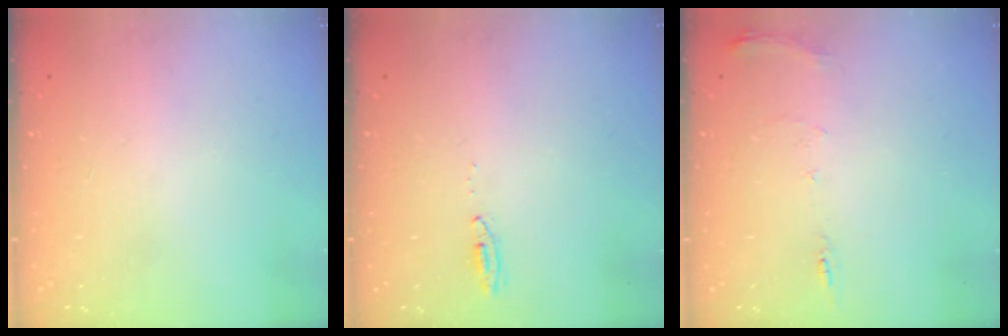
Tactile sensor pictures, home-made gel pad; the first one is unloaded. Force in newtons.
{"total": 4.1, "press": 3.1, "slide": 2.6}
{"total": 7.4, "press": 7.4, "slide": 0.8}